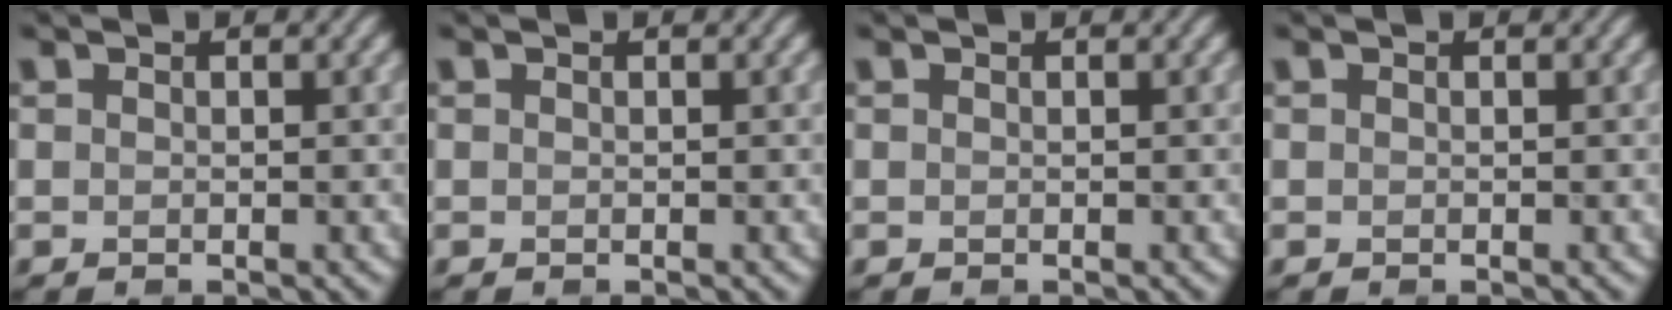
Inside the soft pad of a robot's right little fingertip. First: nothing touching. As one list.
[{"total": 0.0}, {"total": 0.0}, {"total": 0.0}]